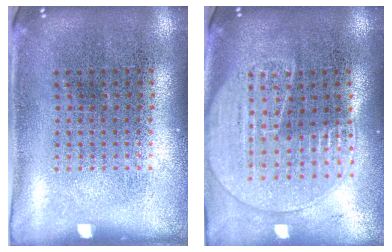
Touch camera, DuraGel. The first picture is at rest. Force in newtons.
{"total": 1.8, "press": 1.7, "slide": 0.7}